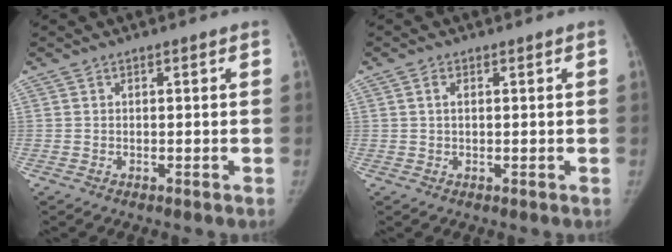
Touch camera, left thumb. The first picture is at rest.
{"total": 1.3, "force": [0.3, 0.8, 1.1], "torque": [-0.020, 0.006, 0.004]}